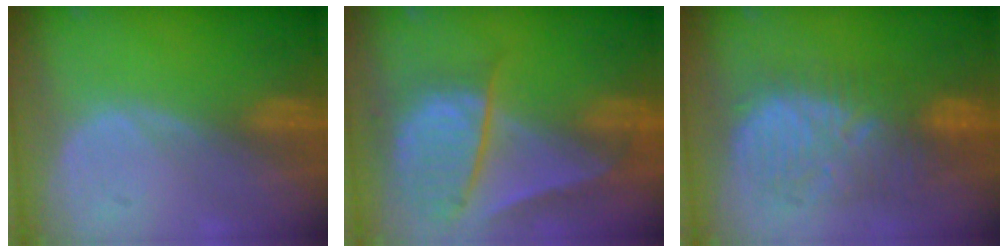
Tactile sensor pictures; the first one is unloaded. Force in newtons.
{"total": 9.4, "press": 8.1, "slide": 4.8}
{"total": 9.4, "press": 9.4, "slide": 1.0}